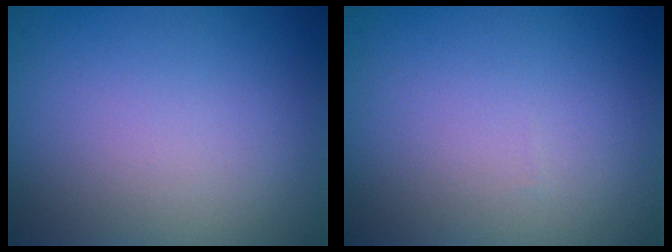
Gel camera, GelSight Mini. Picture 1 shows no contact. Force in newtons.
{"total": 0.0}